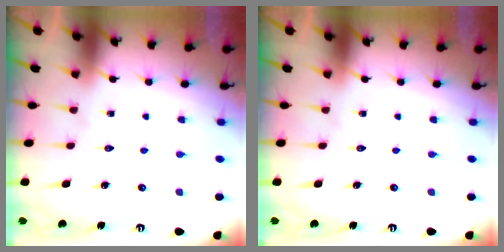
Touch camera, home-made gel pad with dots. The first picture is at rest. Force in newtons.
{"total": 0.0}